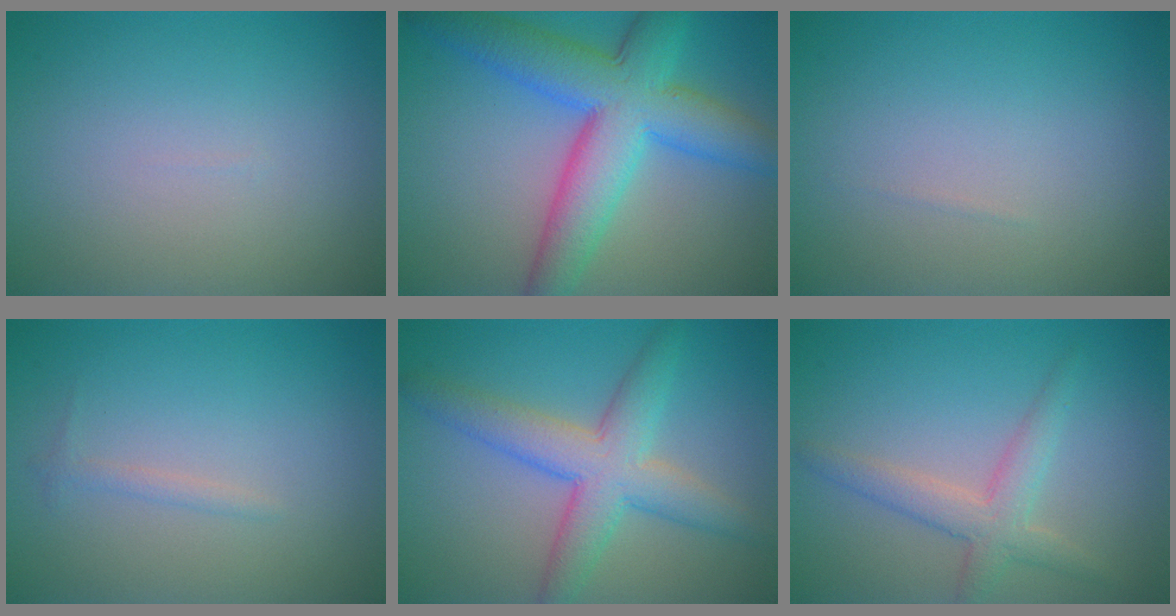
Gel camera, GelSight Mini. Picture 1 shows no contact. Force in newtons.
{"total": 9.3, "press": 9.3, "slide": 0.3}
{"total": 0.0}
{"total": 0.8, "press": 0.8, "slide": 0.0}
{"total": 5.8, "press": 5.8, "slide": 0.1}
{"total": 3.1, "press": 3.1, "slide": 0.2}